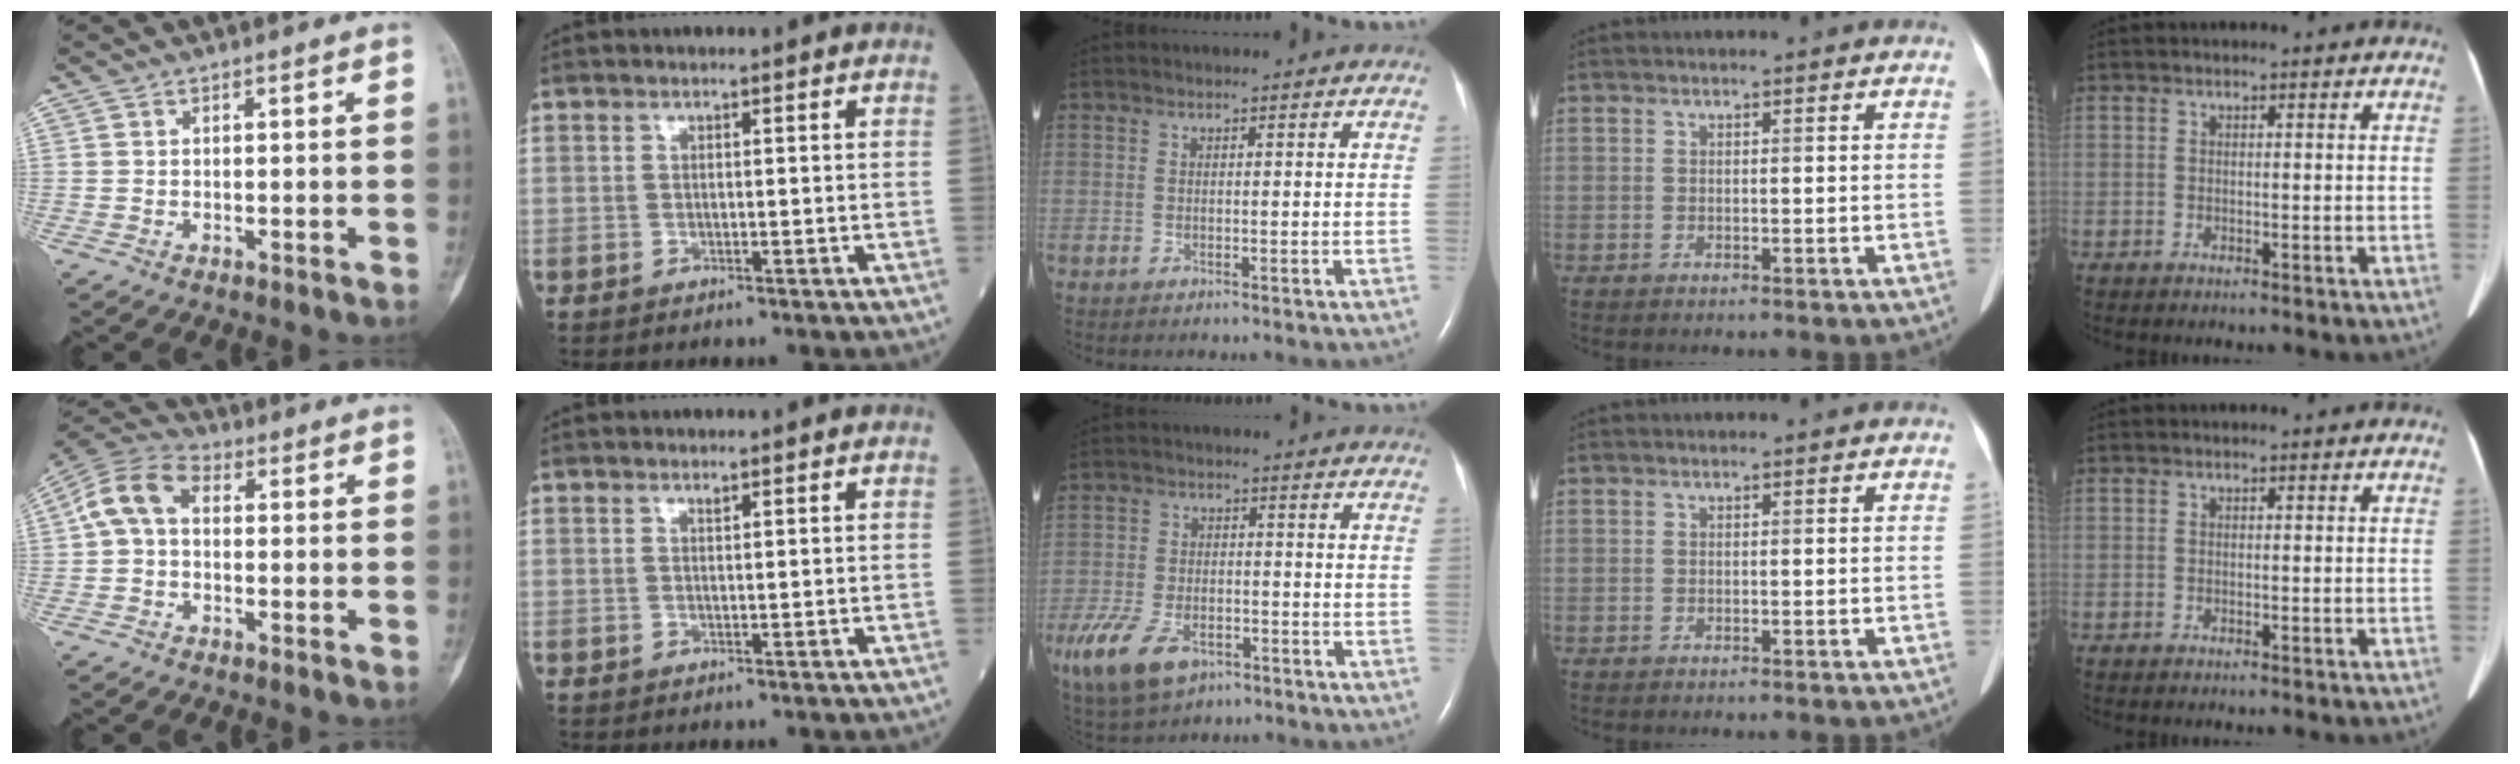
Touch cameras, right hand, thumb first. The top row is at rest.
{"thumb": {"total": 8.7, "force": [0.7, 6.1, 6.2], "torque": [-0.113, 0.030, 0.002]}, "index": {"total": 0.5, "force": [0.5, -0.2, 0.2], "torque": [-0.009, -0.004, 0.008]}, "middle": {"total": 13.1, "force": [-7.2, 7.4, 8.1], "torque": [-0.192, -0.010, -0.119]}}